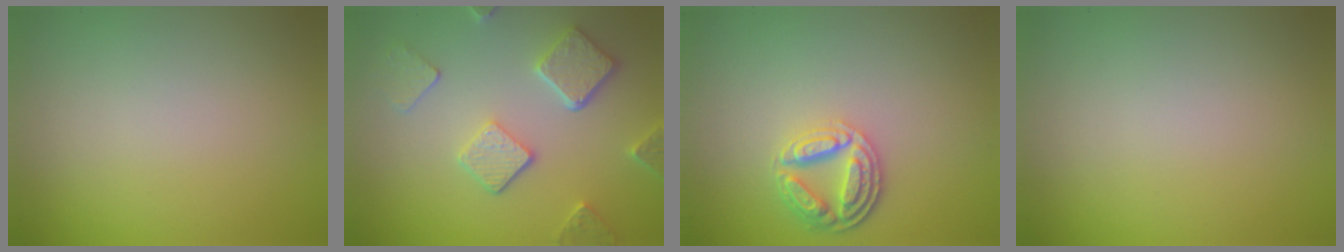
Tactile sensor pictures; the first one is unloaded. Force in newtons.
{"total": 5.0, "press": 3.9, "slide": 3.2}
{"total": 4.1, "press": 3.3, "slide": 2.5}
{"total": 0.0}